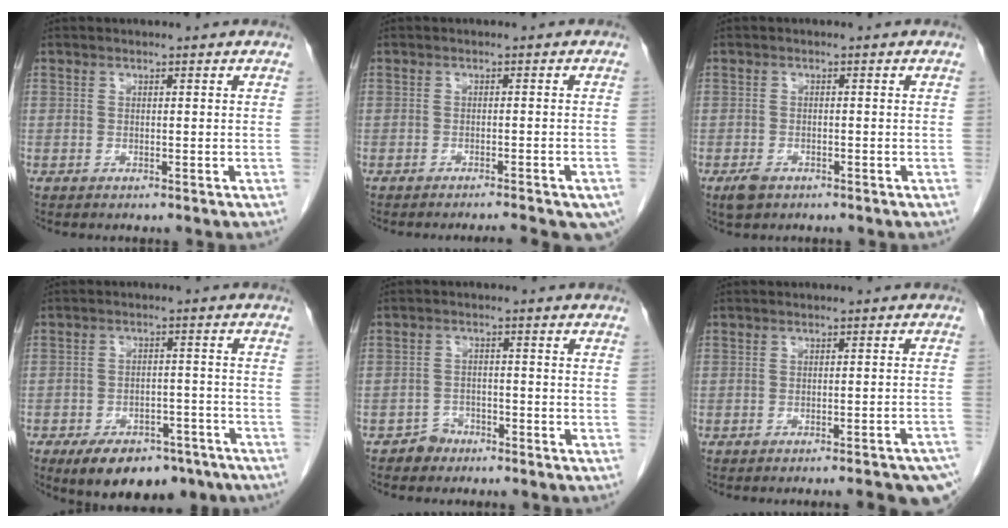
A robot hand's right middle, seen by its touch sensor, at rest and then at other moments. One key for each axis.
{"total": 9.1, "fx": -7.8, "fy": 1.3, "fz": 4.5, "tx": -0.051, "ty": -0.011, "tz": -0.087}
{"total": 2.3, "fx": -1.5, "fy": 1.2, "fz": 1.2, "tx": -0.027, "ty": -0.001, "tz": -0.019}
{"total": 12.7, "fx": -8.9, "fy": 6.3, "fz": 6.4, "tx": -0.091, "ty": 0.008, "tz": -0.129}
{"total": 2.5, "fx": -2.0, "fy": 1.6, "fz": 0.1, "tx": -0.005, "ty": 0.008, "tz": -0.035}
{"total": 11.2, "fx": -10.3, "fy": 0.5, "fz": 4.5, "tx": -0.019, "ty": -0.002, "tz": -0.107}